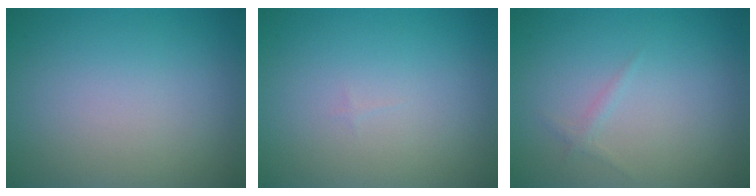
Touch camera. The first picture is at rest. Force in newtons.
{"total": 0.0}
{"total": 0.6, "press": 0.6, "slide": 0.1}